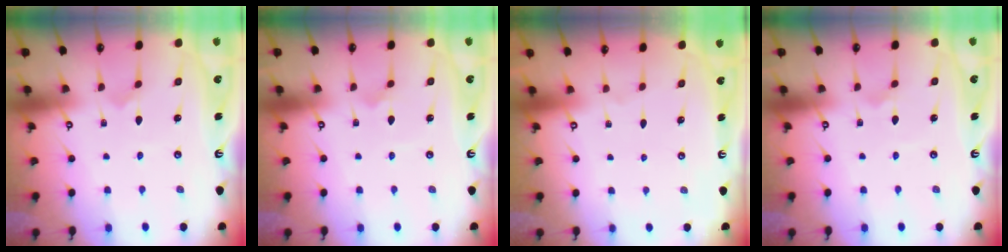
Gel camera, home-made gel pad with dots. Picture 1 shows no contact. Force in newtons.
{"total": 2.9, "press": 2.9, "slide": 0.2}
{"total": 0.0}
{"total": 2.1, "press": 2.1, "slide": 0.1}